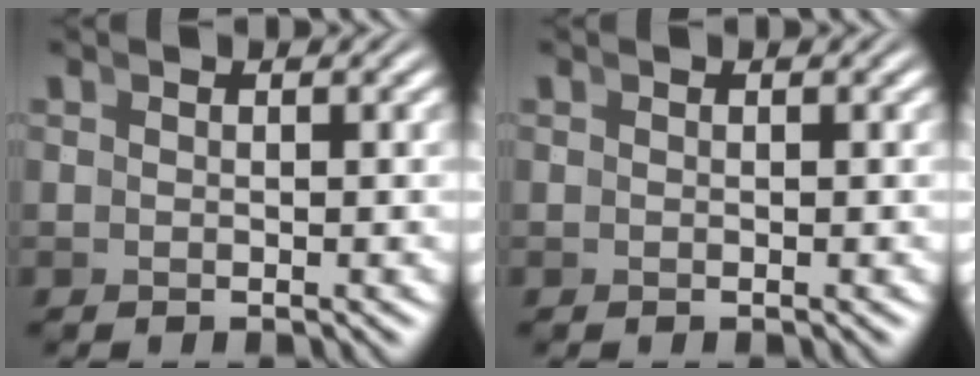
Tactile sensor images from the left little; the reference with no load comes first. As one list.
[{"total": 0.0}]